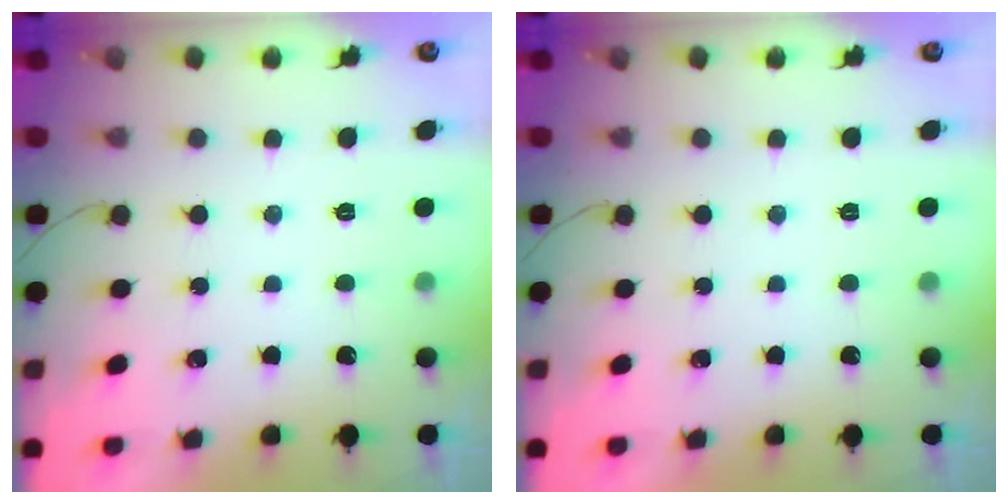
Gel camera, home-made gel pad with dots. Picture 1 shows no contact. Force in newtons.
{"total": 0.0}